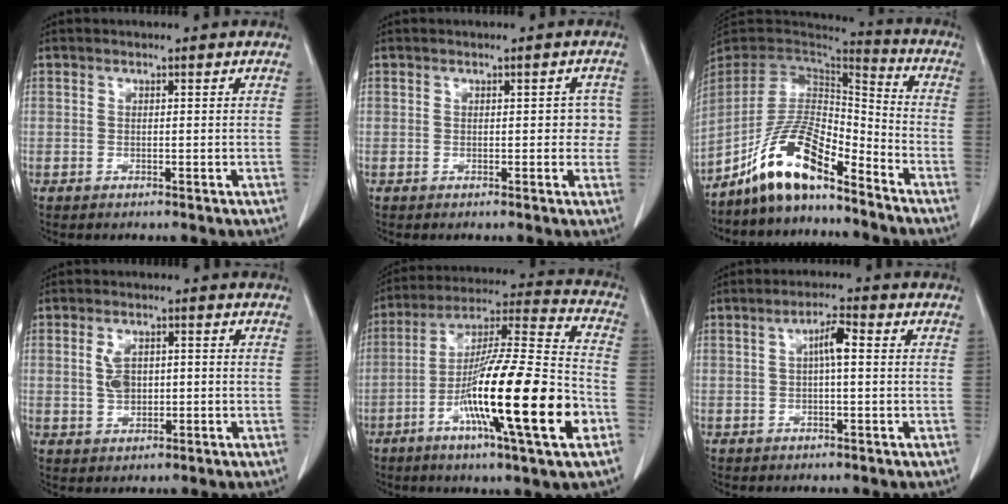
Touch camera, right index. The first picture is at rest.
{"total": 2.8, "force": [0.1, 1.8, 2.2], "torque": [-0.014, 0.021, 0.001]}
{"total": 12.2, "force": [-8.7, 3.0, 8.0], "torque": [-0.164, 0.020, -0.161]}
{"total": 4.0, "force": [0.1, 2.4, 3.2], "torque": [-0.062, 0.007, 0.006]}
{"total": 23.2, "force": [-7.7, 1.1, 21.8], "torque": [-0.364, -0.022, -0.136]}
{"total": 3.6, "force": [0.4, 0.6, 3.6], "torque": [-0.063, 0.008, 0.005]}